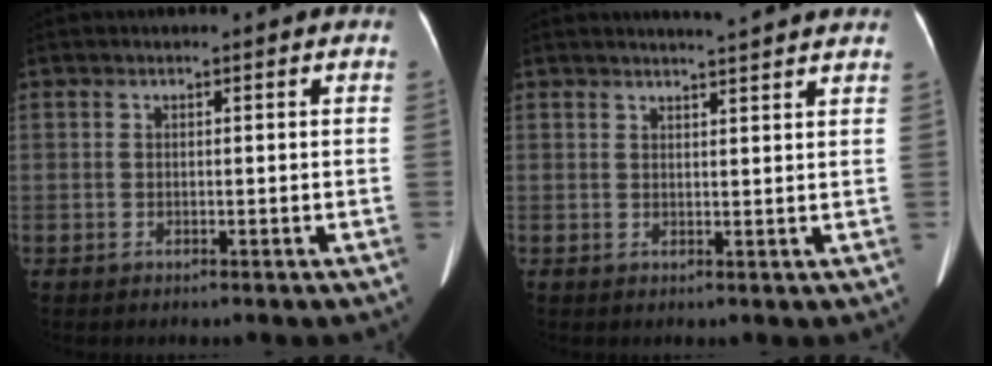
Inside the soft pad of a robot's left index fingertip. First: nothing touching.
{"total": 6.3, "force": [5.9, -0.6, 2.3], "torque": [-0.033, 0.010, 0.063]}